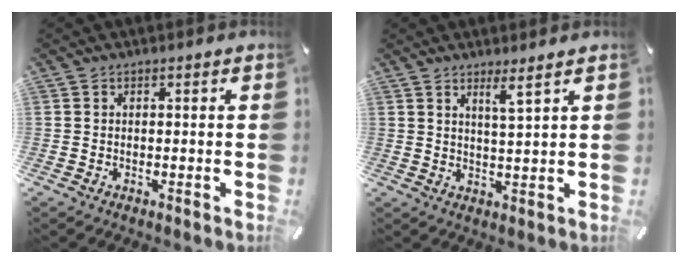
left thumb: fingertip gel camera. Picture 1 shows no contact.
{"total": 4.1, "force": [3.0, -0.5, 2.8], "torque": [-0.061, -0.011, 0.051]}